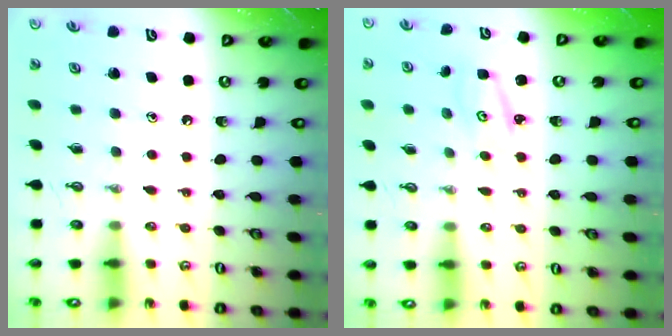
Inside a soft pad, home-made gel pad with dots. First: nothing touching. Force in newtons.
{"total": 2.9, "press": 2.9, "slide": 0.4}